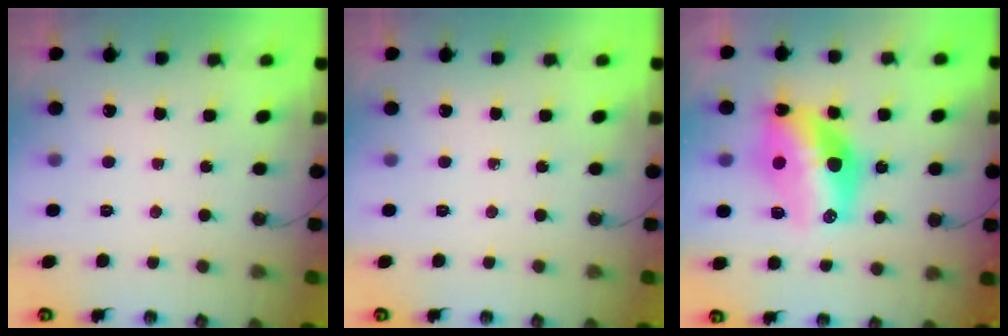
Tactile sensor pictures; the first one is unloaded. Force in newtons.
{"total": 0.0}
{"total": 15.4, "press": 15.4, "slide": 1.1}